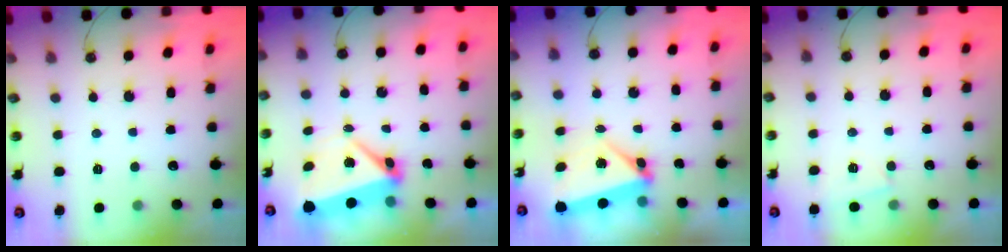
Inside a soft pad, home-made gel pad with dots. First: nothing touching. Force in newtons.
{"total": 7.6, "press": 7.5, "slide": 1.1}
{"total": 5.6, "press": 5.2, "slide": 1.9}
{"total": 3.1, "press": 2.7, "slide": 1.6}